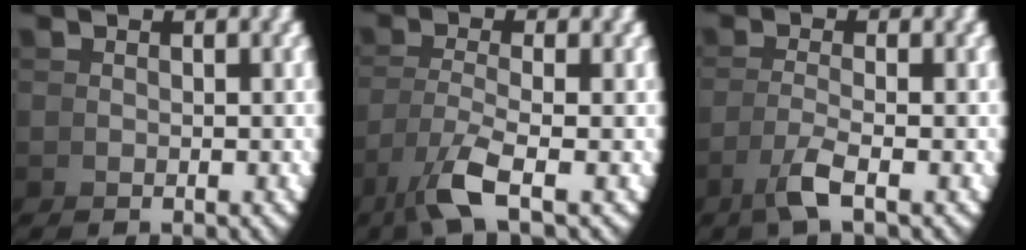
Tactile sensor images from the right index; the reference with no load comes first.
{"total": 3.7, "force": [-1.1, 0.6, 3.5], "torque": [-0.075, -0.020, -0.005]}
{"total": 2.6, "force": [-1.1, -0.7, 2.3], "torque": [-0.042, -0.007, -0.011]}